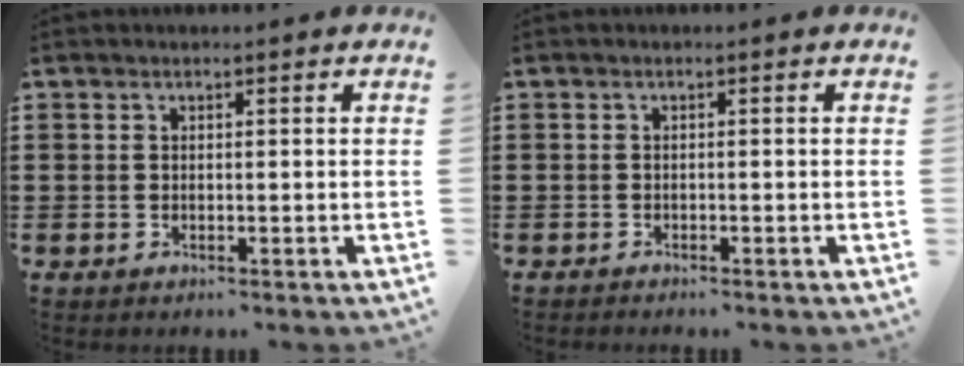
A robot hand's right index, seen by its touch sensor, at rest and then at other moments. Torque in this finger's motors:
{"motor_torque": [-1.10, 1.04, -0.10, -0.04]}